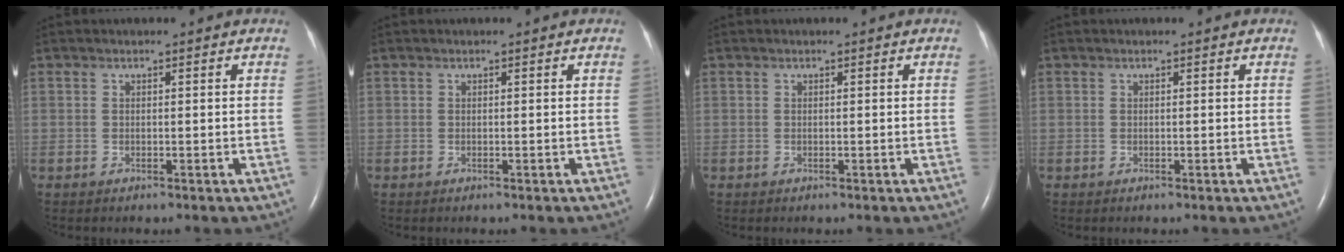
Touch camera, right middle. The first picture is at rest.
{"total": 0.0}
{"total": 0.0}
{"total": 0.0}